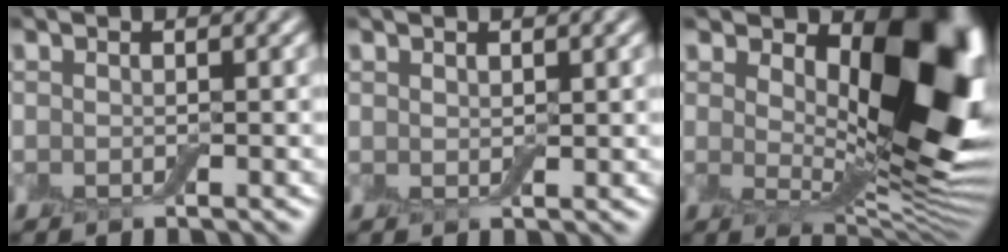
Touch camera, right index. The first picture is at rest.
{"total": 0.5, "force": [0.5, 0.2, 0.1], "torque": [-0.003, -0.001, 0.012]}
{"total": 12.0, "force": [3.3, 6.2, 9.7], "torque": [-0.119, -0.011, 0.063]}